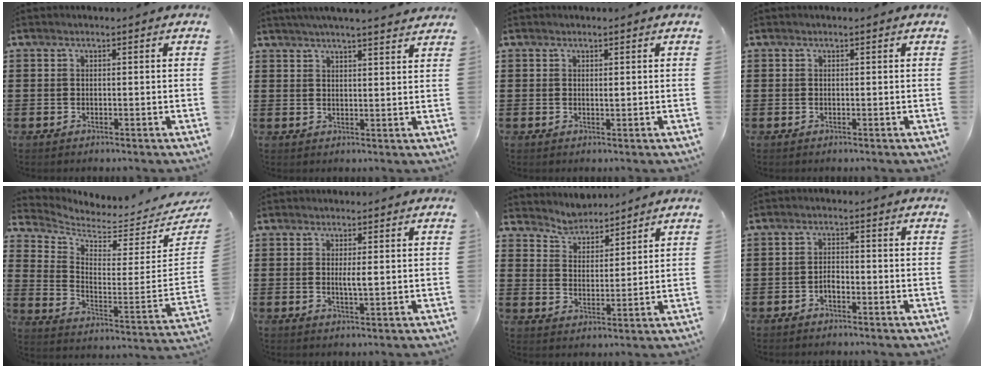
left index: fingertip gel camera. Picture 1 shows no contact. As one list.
[{"total": 3.4, "force": [3.3, -0.5, 1.0], "torque": [-0.030, -0.013, 0.057]}, {"total": 0.6, "force": [0.4, 0.2, 0.5], "torque": [-0.012, 0.000, 0.008]}, {"total": 0.0}, {"total": 3.8, "force": [3.7, 0.2, 0.6], "torque": [-0.042, -0.055, 0.059]}, {"total": 1.9, "force": [0.3, 0.2, 1.9], "torque": [-0.039, -0.004, 0.005]}, {"total": 4.0, "force": [3.9, 0.8, -0.6], "torque": [-0.010, -0.020, 0.069]}, {"total": 1.8, "force": [-1.0, 0.8, 1.3], "torque": [-0.029, 0.003, -0.020]}]